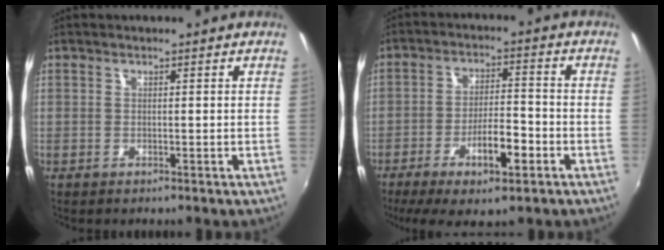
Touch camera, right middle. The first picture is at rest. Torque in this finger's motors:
{"motor_torque": [1.30, -0.84, 0.25, 0.17]}